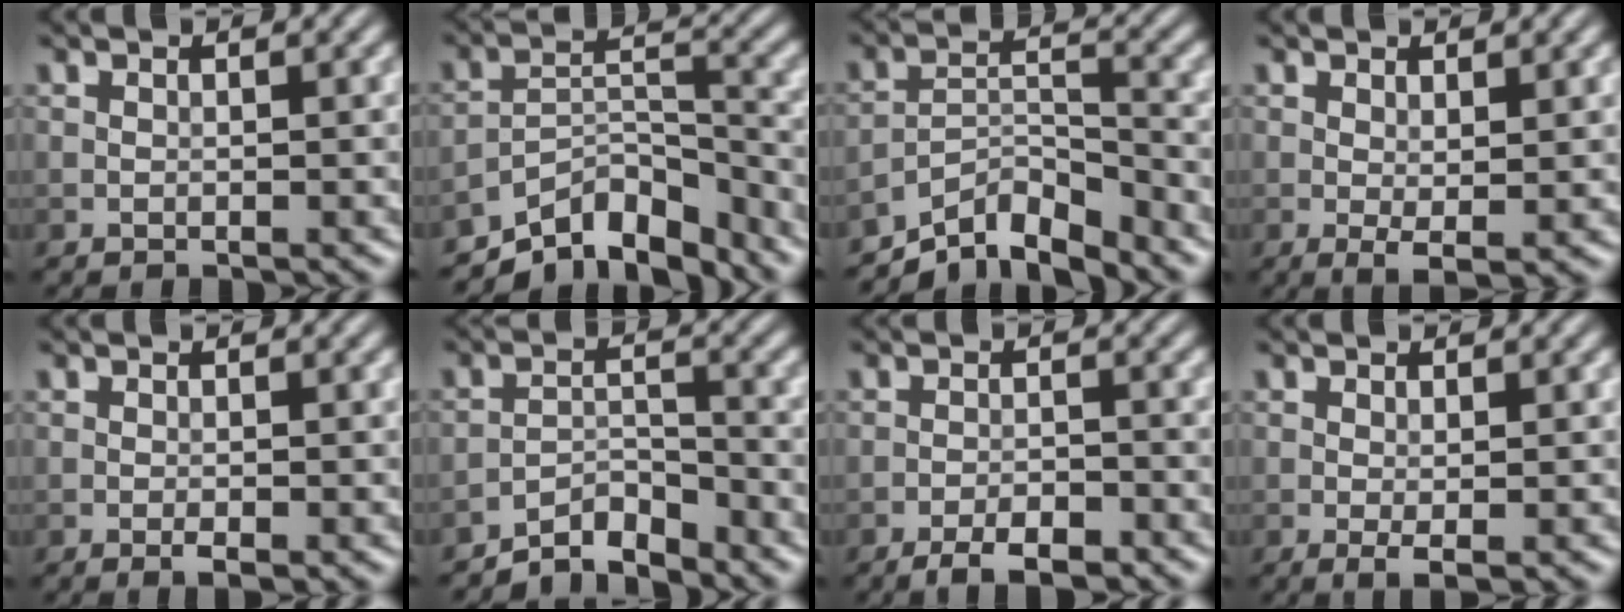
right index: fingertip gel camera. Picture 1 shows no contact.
{"total": 7.9, "force": [-6.5, 2.8, 3.5], "torque": [-0.043, -0.004, -0.118]}
{"total": 6.3, "force": [-5.4, 1.7, 2.8], "torque": [-0.037, -0.002, -0.101]}
{"total": 1.8, "force": [0.2, 0.6, 1.7], "torque": [-0.030, -0.006, 0.006]}
{"total": 1.3, "force": [-0.4, 0.3, 1.1], "torque": [-0.020, -0.005, -0.006]}
{"total": 3.6, "force": [-3.4, 0.7, 0.9], "torque": [-0.010, 0.008, -0.069]}
{"total": 3.2, "force": [-2.3, 0.9, 2.0], "torque": [-0.031, 0.004, -0.042]}
{"total": 1.4, "force": [-0.2, 0.3, 1.4], "torque": [-0.024, -0.007, -0.004]}